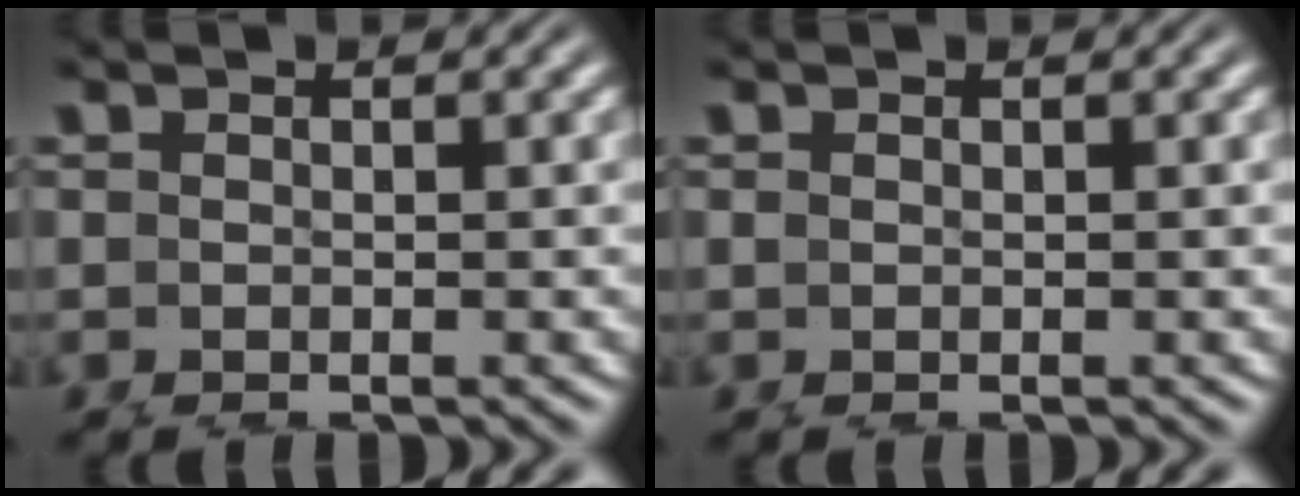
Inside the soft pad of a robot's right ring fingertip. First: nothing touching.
{"total": 0.0}